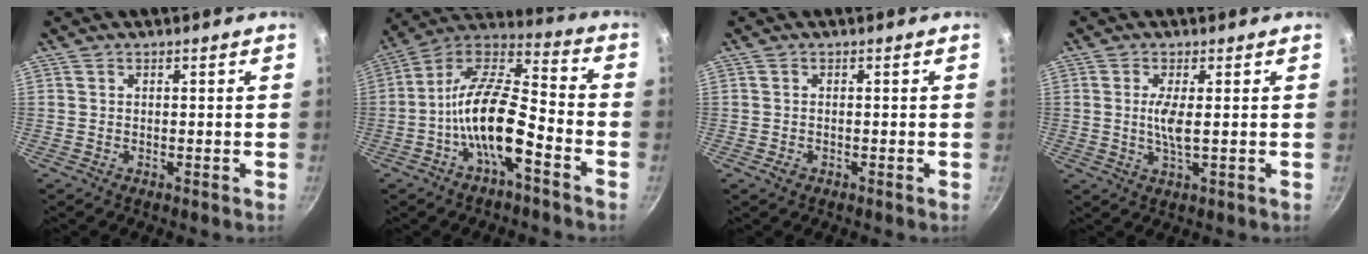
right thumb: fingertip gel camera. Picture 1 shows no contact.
{"total": 15.4, "force": [-5.4, 6.3, 12.9], "torque": [-0.230, 0.057, -0.114]}
{"total": 1.1, "force": [-0.6, 0.8, 0.6], "torque": [-0.010, 0.000, -0.011]}
{"total": 3.9, "force": [0.3, 0.7, 3.9], "torque": [-0.090, -0.006, 0.009]}